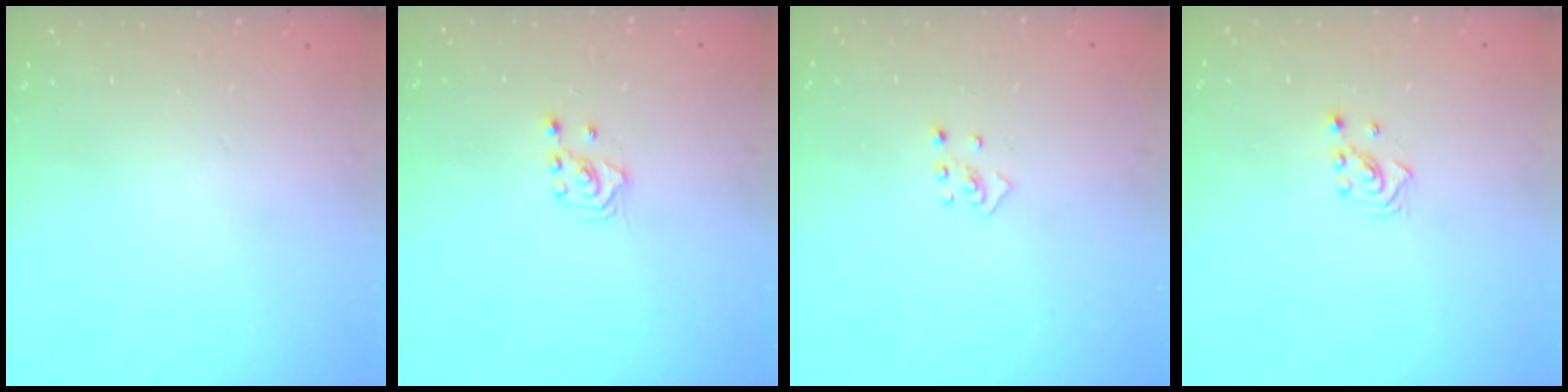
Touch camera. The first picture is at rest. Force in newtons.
{"total": 1.8, "press": 1.8, "slide": 0.2}
{"total": 3.4, "press": 3.4, "slide": 0.6}
{"total": 2.2, "press": 2.2, "slide": 0.2}